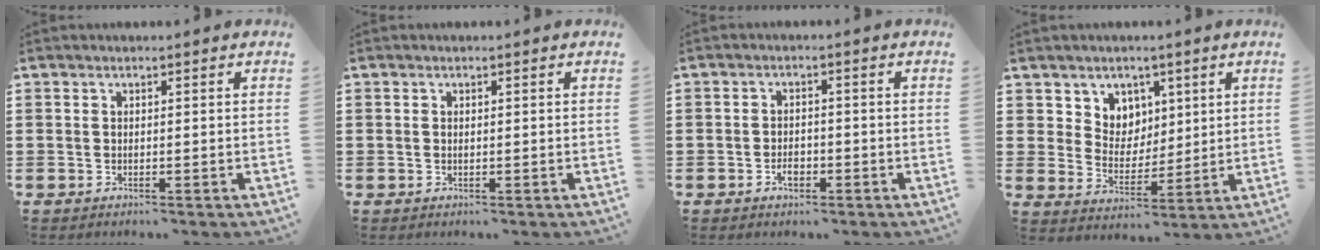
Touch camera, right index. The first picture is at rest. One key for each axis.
{"total": 0.0}
{"total": 2.2, "fx": -1.0, "fy": 1.3, "fz": 1.5, "tx": -0.030, "ty": 0.002, "tz": -0.019}
{"total": 5.7, "fx": 3.4, "fy": 4.6, "fz": -0.1, "tx": -0.033, "ty": -0.002, "tz": 0.065}